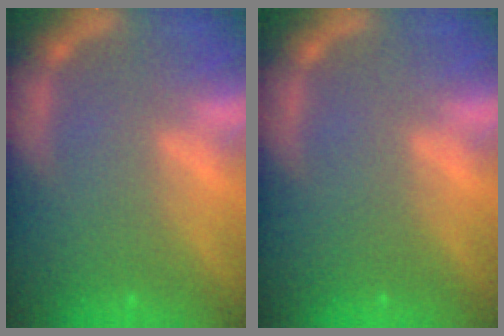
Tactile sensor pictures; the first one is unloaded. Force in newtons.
{"total": 0.0}